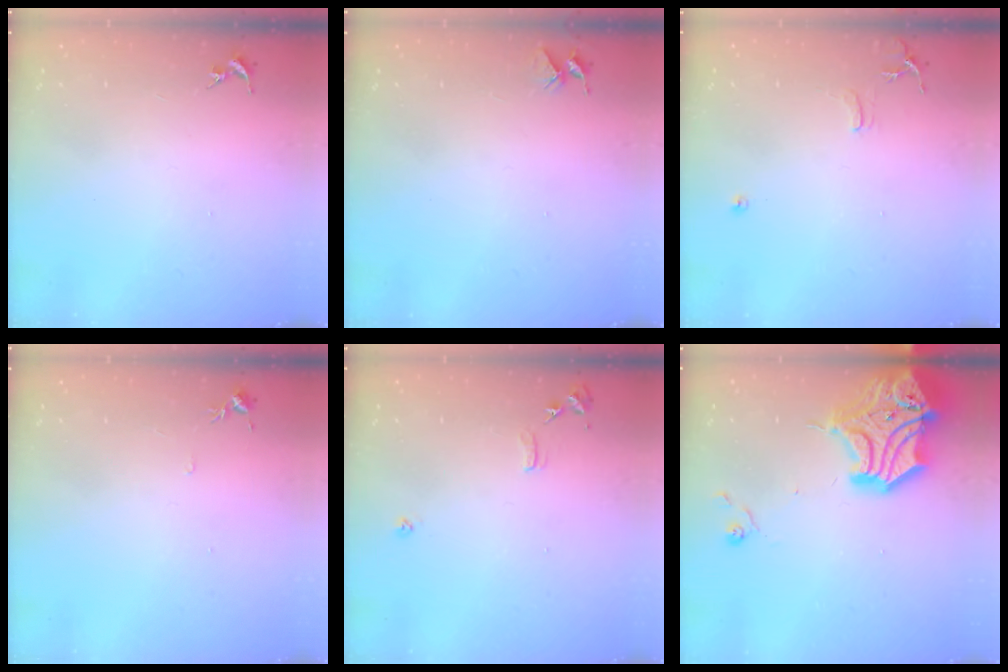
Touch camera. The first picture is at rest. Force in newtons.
{"total": 4.0, "press": 4.0, "slide": 0.3}
{"total": 7.2, "press": 7.2, "slide": 0.8}
{"total": 4.3, "press": 4.2, "slide": 0.6}
{"total": 7.4, "press": 7.4, "slide": 0.7}
{"total": 21.9, "press": 21.7, "slide": 2.9}